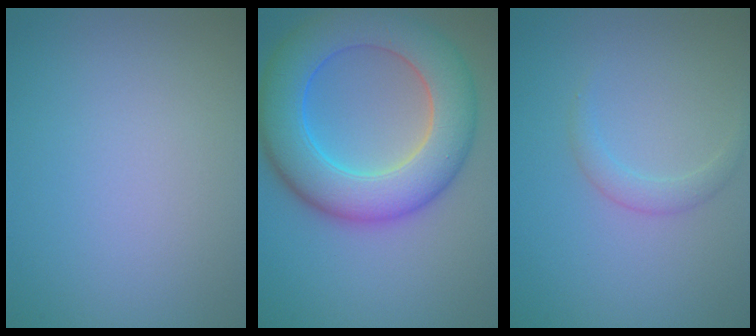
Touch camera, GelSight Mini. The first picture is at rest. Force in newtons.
{"total": 10.0, "press": 10.0, "slide": 0.3}
{"total": 1.4, "press": 1.4, "slide": 0.0}